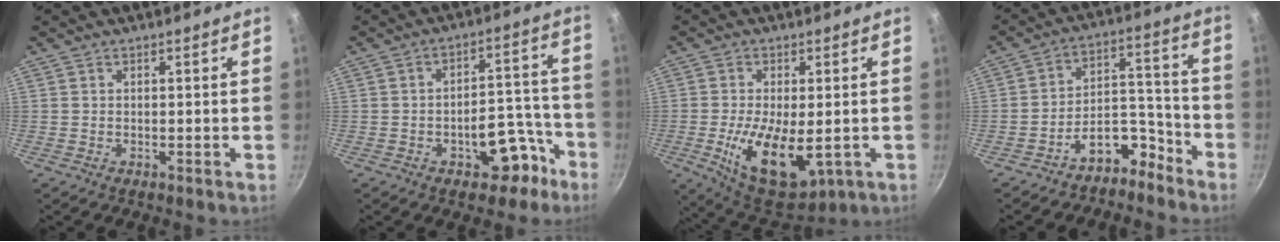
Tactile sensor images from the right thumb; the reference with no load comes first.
{"total": 10.3, "force": [-5.2, 6.0, 6.6], "torque": [-0.032, 0.066, -0.058]}
{"total": 14.0, "force": [-2.5, 6.9, 12.0], "torque": [-0.192, -0.007, -0.026]}
{"total": 9.3, "force": [-7.1, 4.5, 3.9], "torque": [-0.023, 0.104, -0.115]}